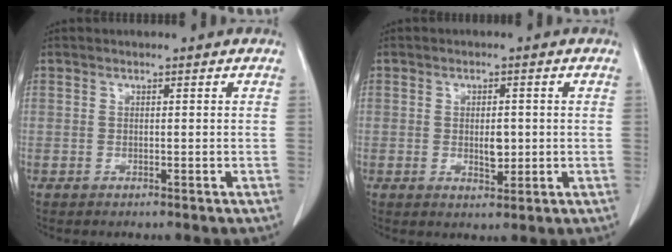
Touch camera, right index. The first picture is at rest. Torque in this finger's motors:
{"motor_torque": [0.11, 0.08, 0.05, 0.04]}